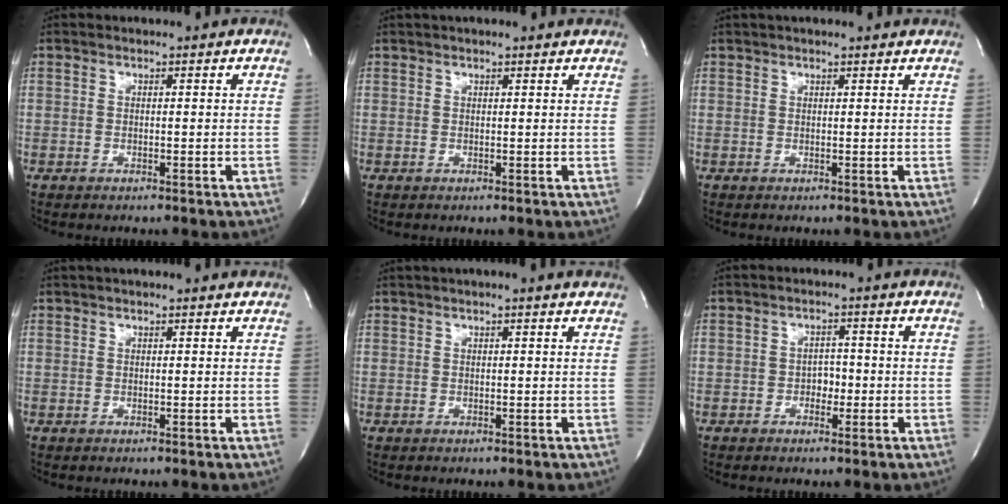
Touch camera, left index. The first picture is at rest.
{"total": 5.2, "force": [4.7, 0.8, 2.1], "torque": [-0.030, 0.032, 0.056]}
{"total": 5.6, "force": [5.1, 0.9, 2.3], "torque": [-0.034, 0.032, 0.062]}
{"total": 4.3, "force": [3.8, 0.6, 1.8], "torque": [-0.025, 0.031, 0.045]}
{"total": 3.3, "force": [2.7, -0.1, 1.9], "torque": [-0.026, 0.027, 0.034]}
{"total": 2.3, "force": [-0.7, 1.6, 1.4], "torque": [-0.014, 0.008, -0.011]}